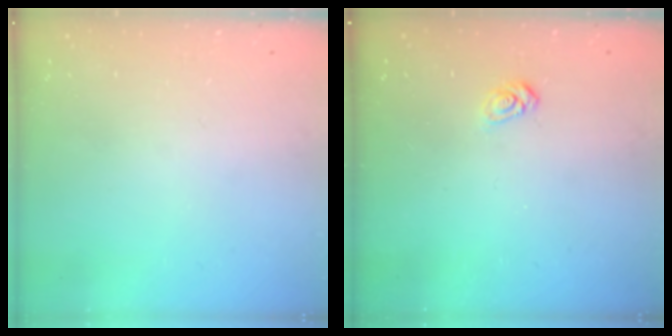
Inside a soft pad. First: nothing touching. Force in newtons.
{"total": 5.5, "press": 5.5, "slide": 0.3}